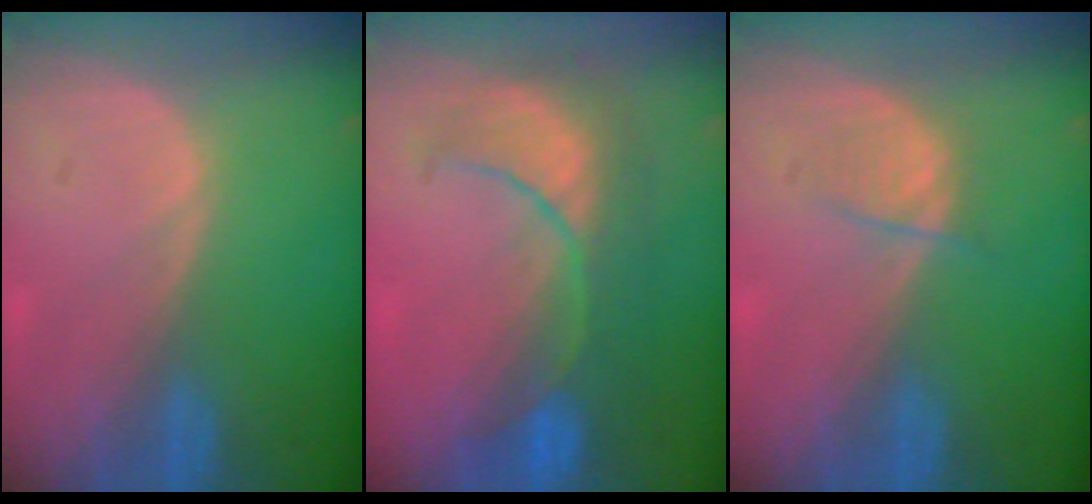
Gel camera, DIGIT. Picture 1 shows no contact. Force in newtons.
{"total": 8.7, "press": 8.4, "slide": 2.1}
{"total": 2.1, "press": 2.1, "slide": 0.3}